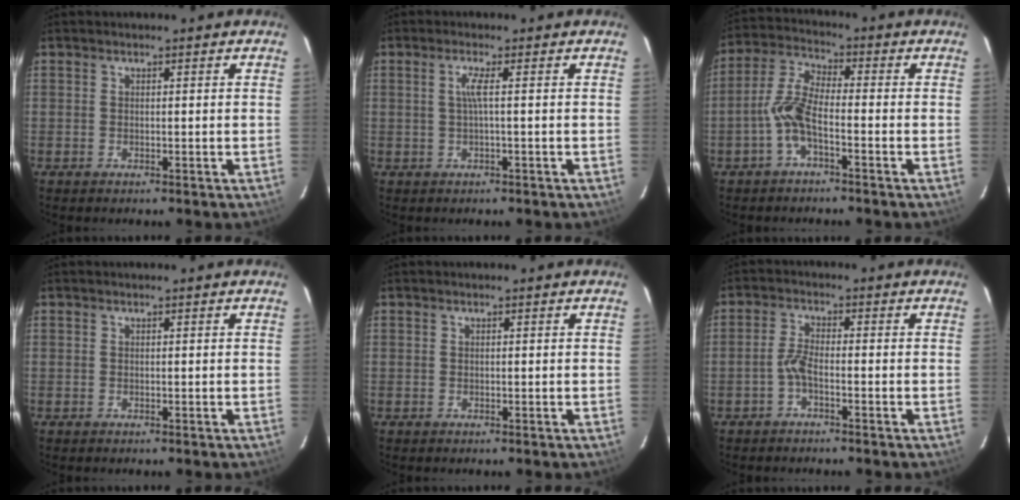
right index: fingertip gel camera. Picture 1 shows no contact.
{"total": 2.1, "force": [0.0, -0.6, 2.0], "torque": [-0.040, 0.000, 0.002]}
{"total": 6.6, "force": [-2.7, 2.1, 5.7], "torque": [-0.130, 0.013, -0.060]}
{"total": 0.0}
{"total": 0.0}
{"total": 2.7, "force": [-1.6, 0.6, 2.0], "torque": [-0.054, 0.007, -0.035]}